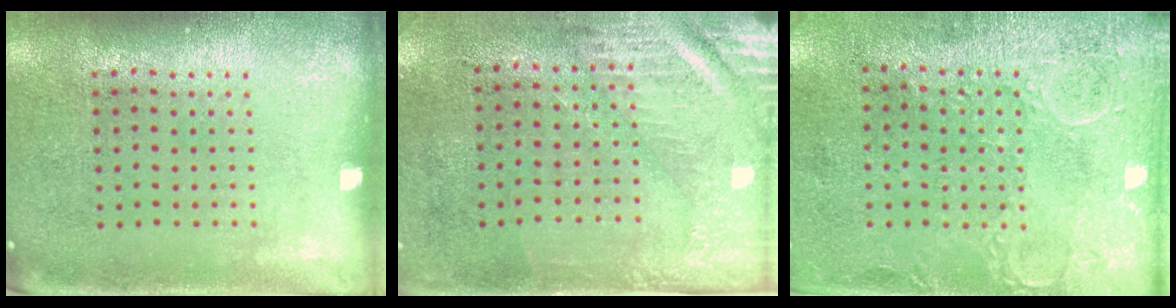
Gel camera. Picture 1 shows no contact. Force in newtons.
{"total": 3.0, "press": 2.5, "slide": 1.6}
{"total": 2.9, "press": 2.3, "slide": 1.7}